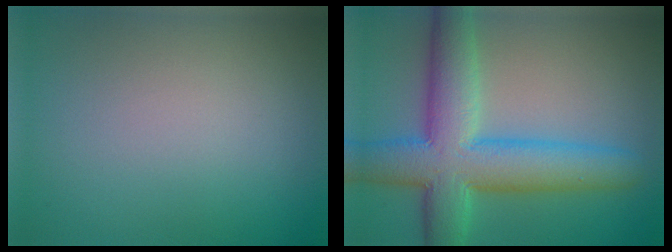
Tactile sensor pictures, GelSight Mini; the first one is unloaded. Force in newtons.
{"total": 9.6, "press": 9.6, "slide": 0.2}